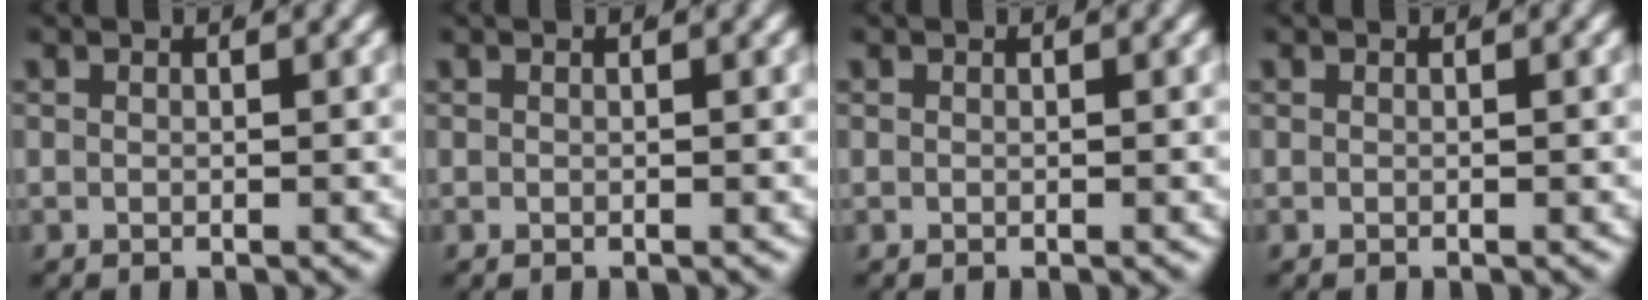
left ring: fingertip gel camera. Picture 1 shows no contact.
{"total": 0.0}
{"total": 0.0}
{"total": 0.0}